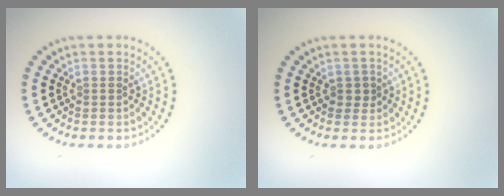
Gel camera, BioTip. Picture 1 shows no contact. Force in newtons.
{"total": 1.0, "press": 0.9, "slide": 0.4}